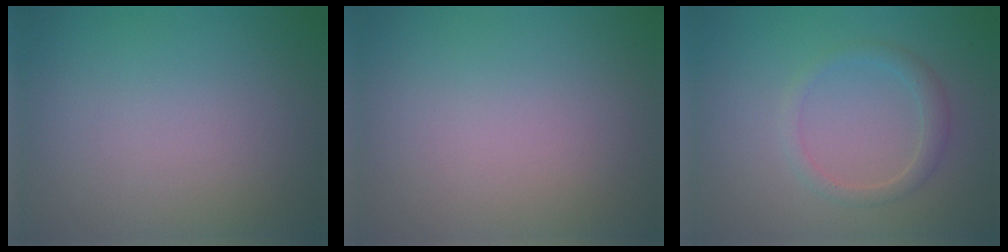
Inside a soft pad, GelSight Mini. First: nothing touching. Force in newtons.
{"total": 0.0}
{"total": 1.8, "press": 1.8, "slide": 0.1}